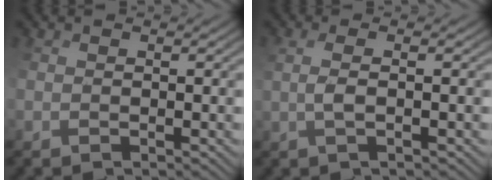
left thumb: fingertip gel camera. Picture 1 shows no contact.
{"total": 1.7, "force": [0.9, -1.0, 1.0], "torque": [-0.009, 0.015, 0.015]}